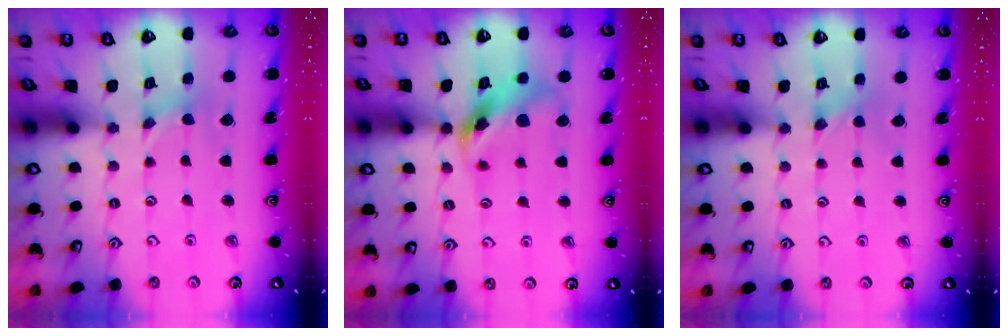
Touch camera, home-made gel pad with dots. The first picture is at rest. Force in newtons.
{"total": 12.3, "press": 12.2, "slide": 1.7}
{"total": 1.8, "press": 1.8, "slide": 0.4}